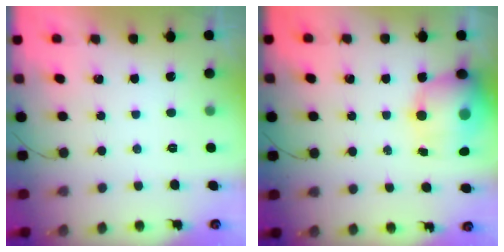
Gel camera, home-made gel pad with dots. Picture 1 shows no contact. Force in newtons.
{"total": 14.6, "press": 14.2, "slide": 3.4}